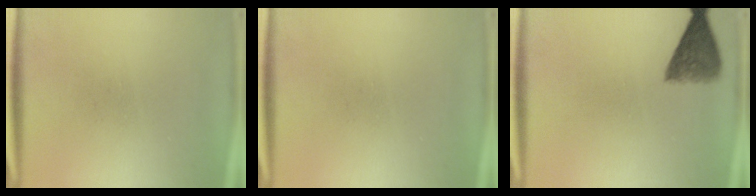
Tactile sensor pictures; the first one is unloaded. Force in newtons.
{"total": 0.0}
{"total": 5.7}